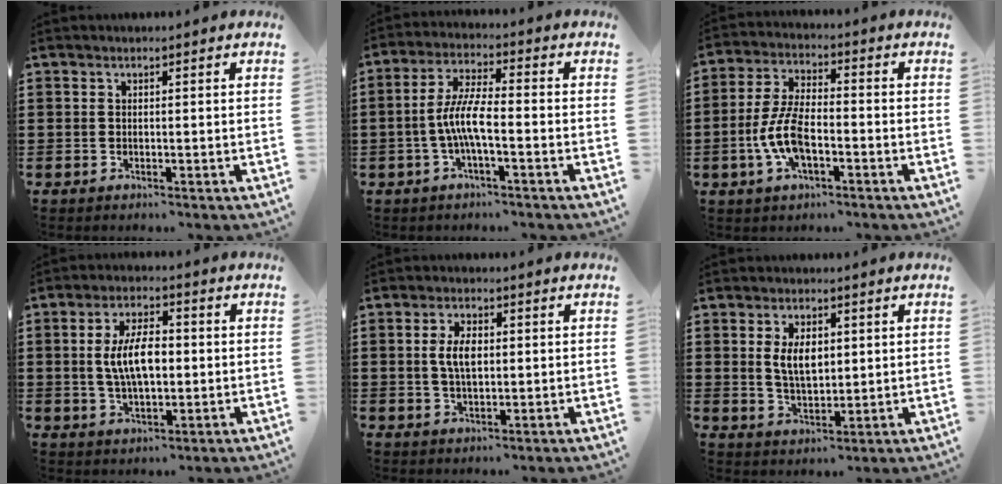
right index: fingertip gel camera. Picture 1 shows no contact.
{"total": 6.5, "force": [-1.9, 1.2, 6.1], "torque": [-0.140, -0.010, -0.045]}
{"total": 8.0, "force": [-2.4, 3.5, 6.8], "torque": [-0.158, -0.005, -0.050]}
{"total": 7.4, "force": [0.1, 3.3, 6.6], "torque": [-0.123, 0.006, -0.003]}
{"total": 4.6, "force": [0.5, 2.2, 4.1], "torque": [-0.073, 0.006, 0.005]}
{"total": 5.3, "force": [1.1, 2.8, 4.3], "torque": [-0.083, 0.007, 0.015]}